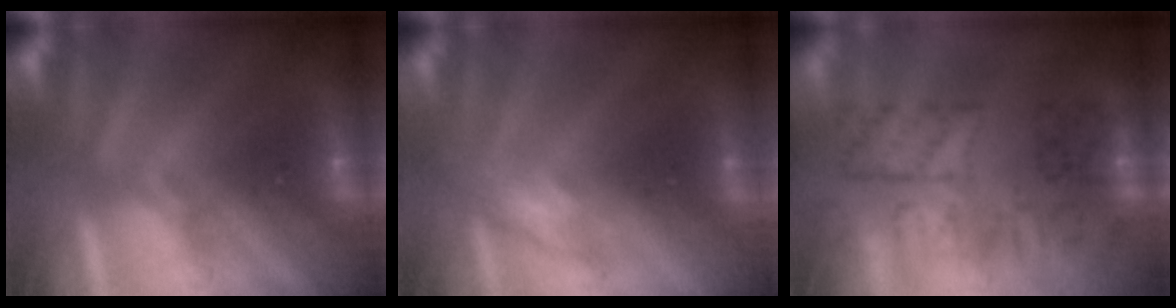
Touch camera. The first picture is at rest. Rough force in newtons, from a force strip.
{"total": 2.1}
{"total": 7.4}